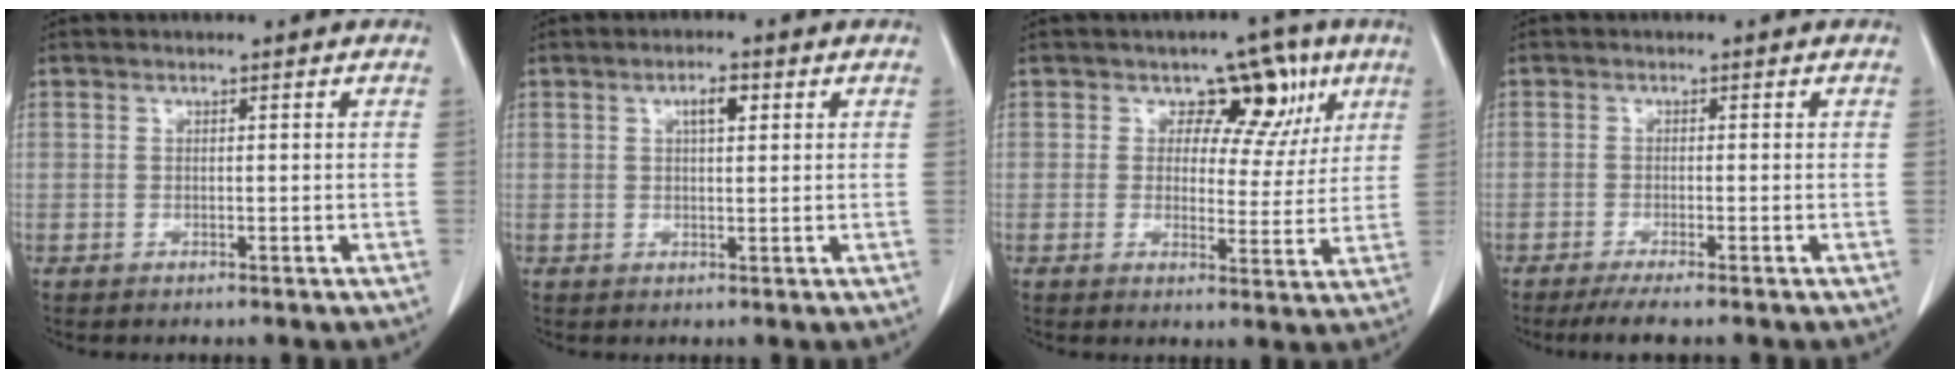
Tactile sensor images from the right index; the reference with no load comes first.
{"total": 2.9, "force": [1.2, 0.9, 2.5], "torque": [-0.043, 0.002, 0.019]}
{"total": 7.9, "force": [3.7, 5.6, 4.2], "torque": [-0.023, 0.013, 0.046]}
{"total": 3.7, "force": [-2.9, -0.1, 2.3], "torque": [-0.036, -0.008, -0.050]}